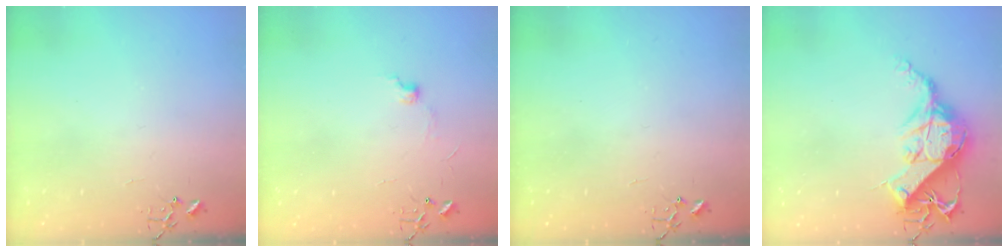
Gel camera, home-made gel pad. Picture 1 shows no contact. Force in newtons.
{"total": 5.3, "press": 5.2, "slide": 0.7}
{"total": 0.0}
{"total": 13.9, "press": 13.8, "slide": 1.4}